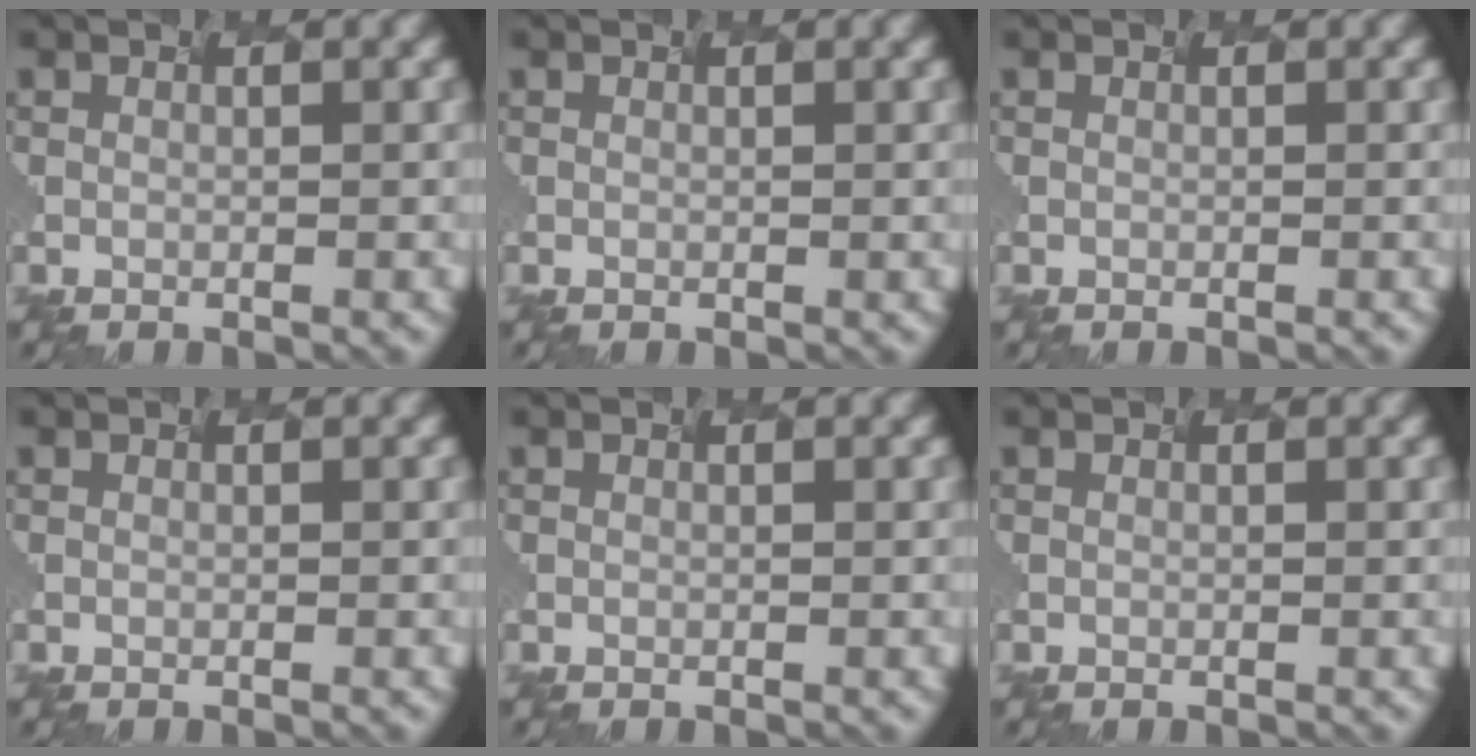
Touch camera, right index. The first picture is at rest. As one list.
[{"total": 0.0}, {"total": 0.0}, {"total": 0.0}, {"total": 0.0}, {"total": 0.0}]